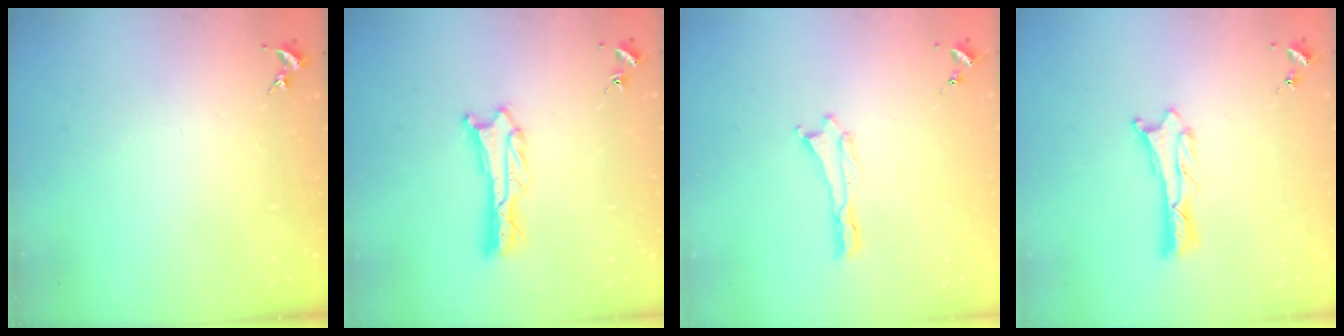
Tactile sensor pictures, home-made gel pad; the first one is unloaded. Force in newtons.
{"total": 1.2, "press": 1.2, "slide": 0.1}
{"total": 0.0}
{"total": 1.3, "press": 1.2, "slide": 0.1}